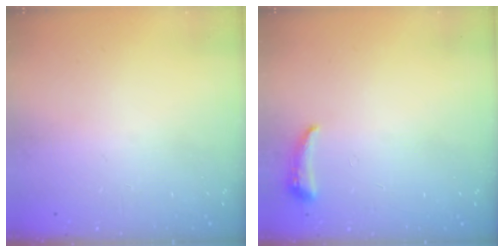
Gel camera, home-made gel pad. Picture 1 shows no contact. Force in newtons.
{"total": 4.3, "press": 4.2, "slide": 0.9}